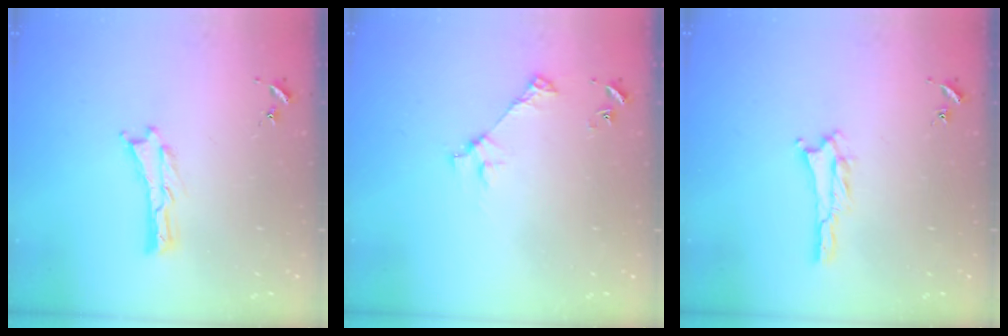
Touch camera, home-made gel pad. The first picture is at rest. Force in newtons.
{"total": 3.6, "press": 3.6, "slide": 0.4}
{"total": 2.1, "press": 2.1, "slide": 0.3}